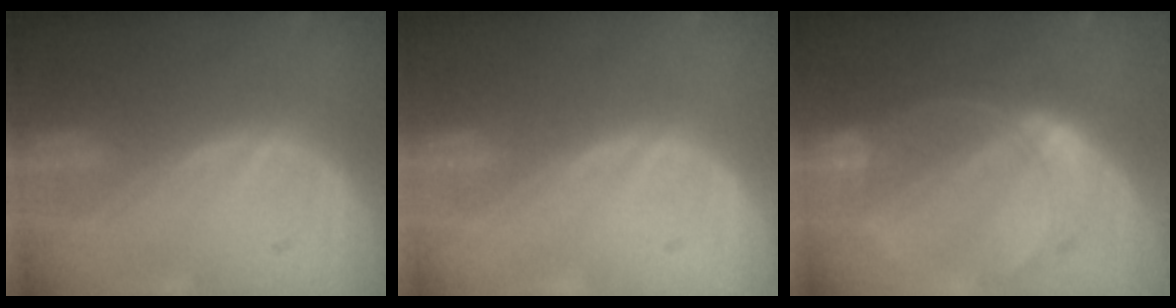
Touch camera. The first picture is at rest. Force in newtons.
{"total": 0.0}
{"total": 7.6, "press": 6.7, "slide": 3.5}